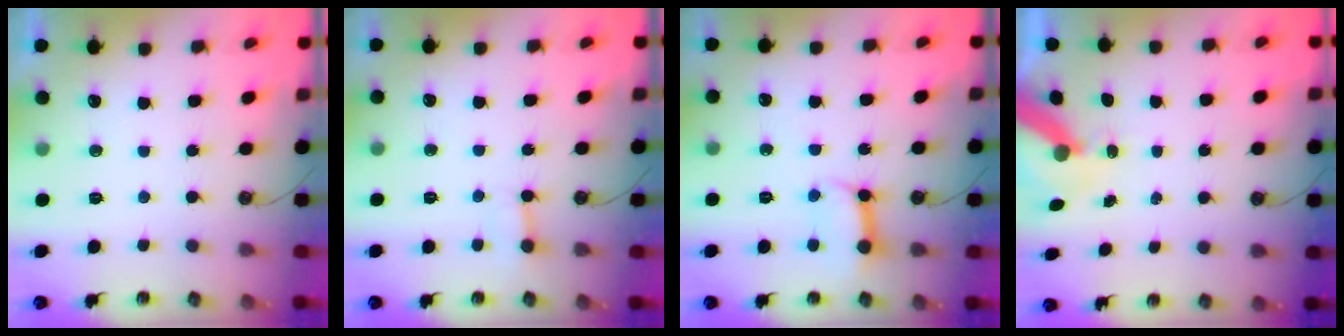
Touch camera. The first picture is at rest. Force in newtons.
{"total": 2.9, "press": 2.9, "slide": 0.3}
{"total": 9.1, "press": 9.0, "slide": 1.2}
{"total": 8.6, "press": 8.5, "slide": 1.2}